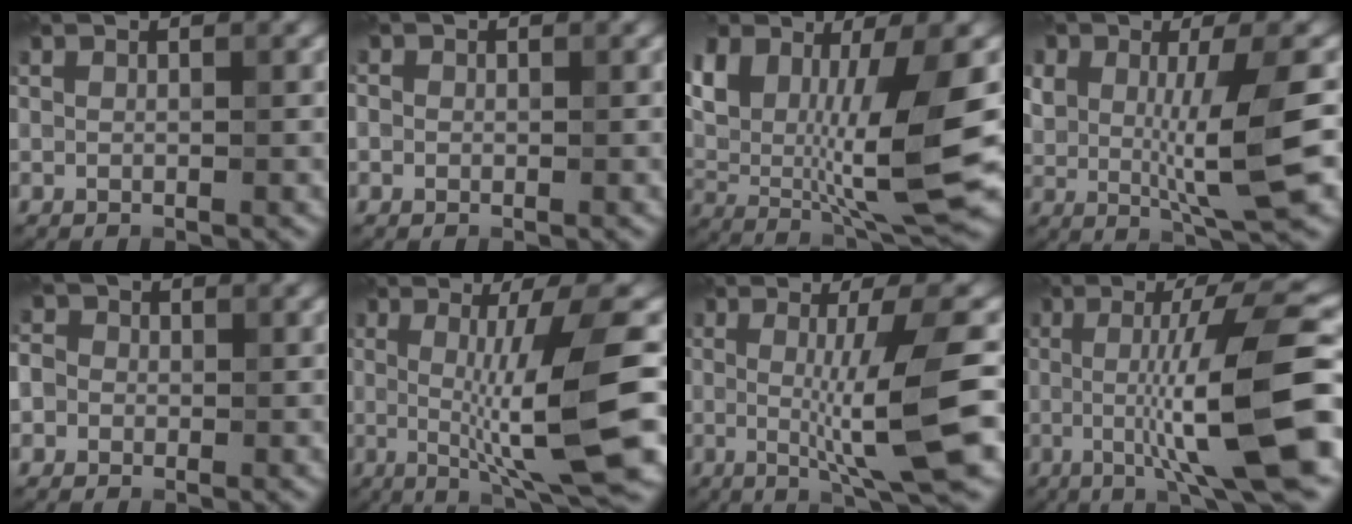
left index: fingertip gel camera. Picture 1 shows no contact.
{"total": 1.0, "force": [0.2, 1.0, 0.2], "torque": [-0.002, -0.001, -0.006]}
{"total": 12.5, "force": [1.0, 5.5, 11.2], "torque": [-0.215, -0.018, 0.020]}
{"total": 7.4, "force": [0.2, 2.5, 6.9], "torque": [-0.122, -0.006, 0.003]}
{"total": 4.1, "force": [0.4, 3.7, 1.6], "torque": [-0.015, 0.026, -0.031]}
{"total": 10.5, "force": [-0.4, 1.6, 10.4], "torque": [-0.136, -0.009, -0.001]}
{"total": 8.4, "force": [-0.4, 1.2, 8.3], "torque": [-0.119, -0.009, 0.000]}
{"total": 11.6, "force": [-1.3, 2.1, 11.3], "torque": [-0.157, 0.000, -0.024]}